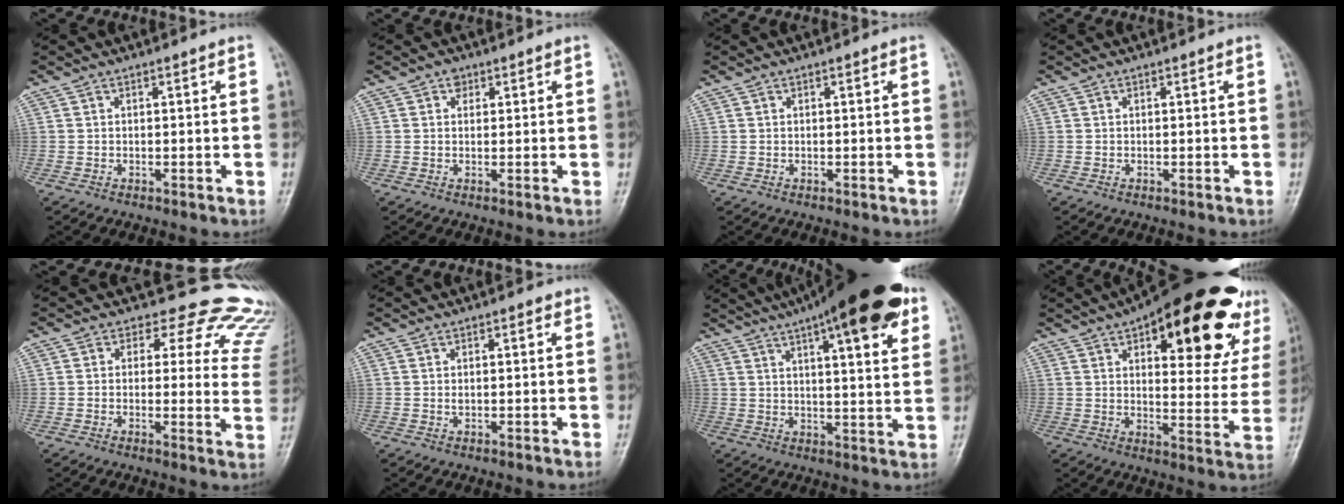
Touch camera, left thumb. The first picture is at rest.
{"total": 1.6, "force": [0.7, 1.3, 0.5], "torque": [0.006, -0.002, 0.006]}
{"total": 0.0}
{"total": 0.0}
{"total": 16.7, "force": [13.9, 7.6, 5.2], "torque": [-0.006, -0.092, 0.121]}
{"total": 0.6, "force": [0.1, 0.5, 0.3], "torque": [0.000, 0.000, 0.001]}
{"total": 21.0, "force": [12.3, 5.1, 16.2], "torque": [-0.223, -0.014, 0.170]}
{"total": 28.2, "force": [15.1, 11.0, 21.1], "torque": [-0.245, -0.024, 0.205]}